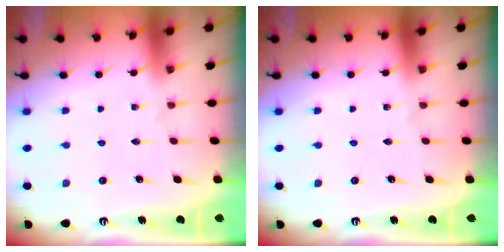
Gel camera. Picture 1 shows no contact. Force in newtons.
{"total": 0.0}